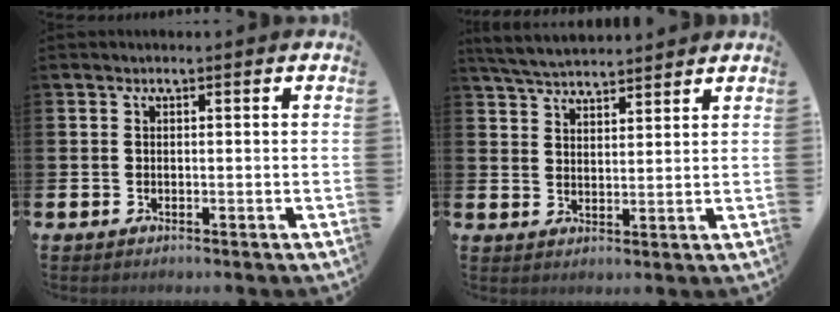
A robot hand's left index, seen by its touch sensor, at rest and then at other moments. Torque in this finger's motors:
{"motor_torque": [0.15, -0.36, 0.63, 0.16]}